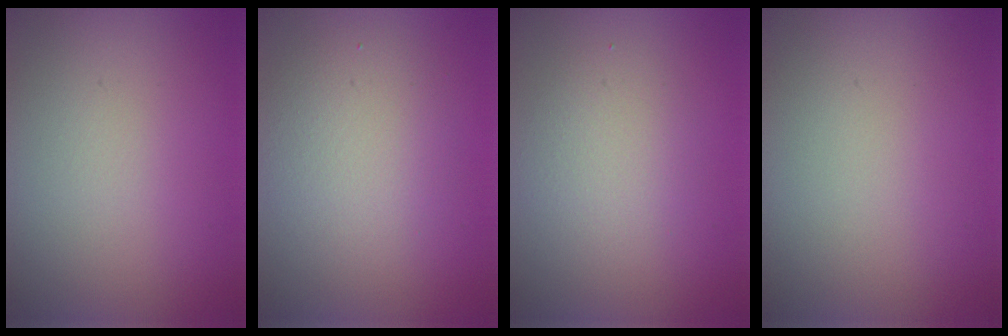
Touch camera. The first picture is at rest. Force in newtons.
{"total": 3.7, "press": 3.7, "slide": 0.3}
{"total": 2.7, "press": 2.7, "slide": 0.2}
{"total": 0.0}